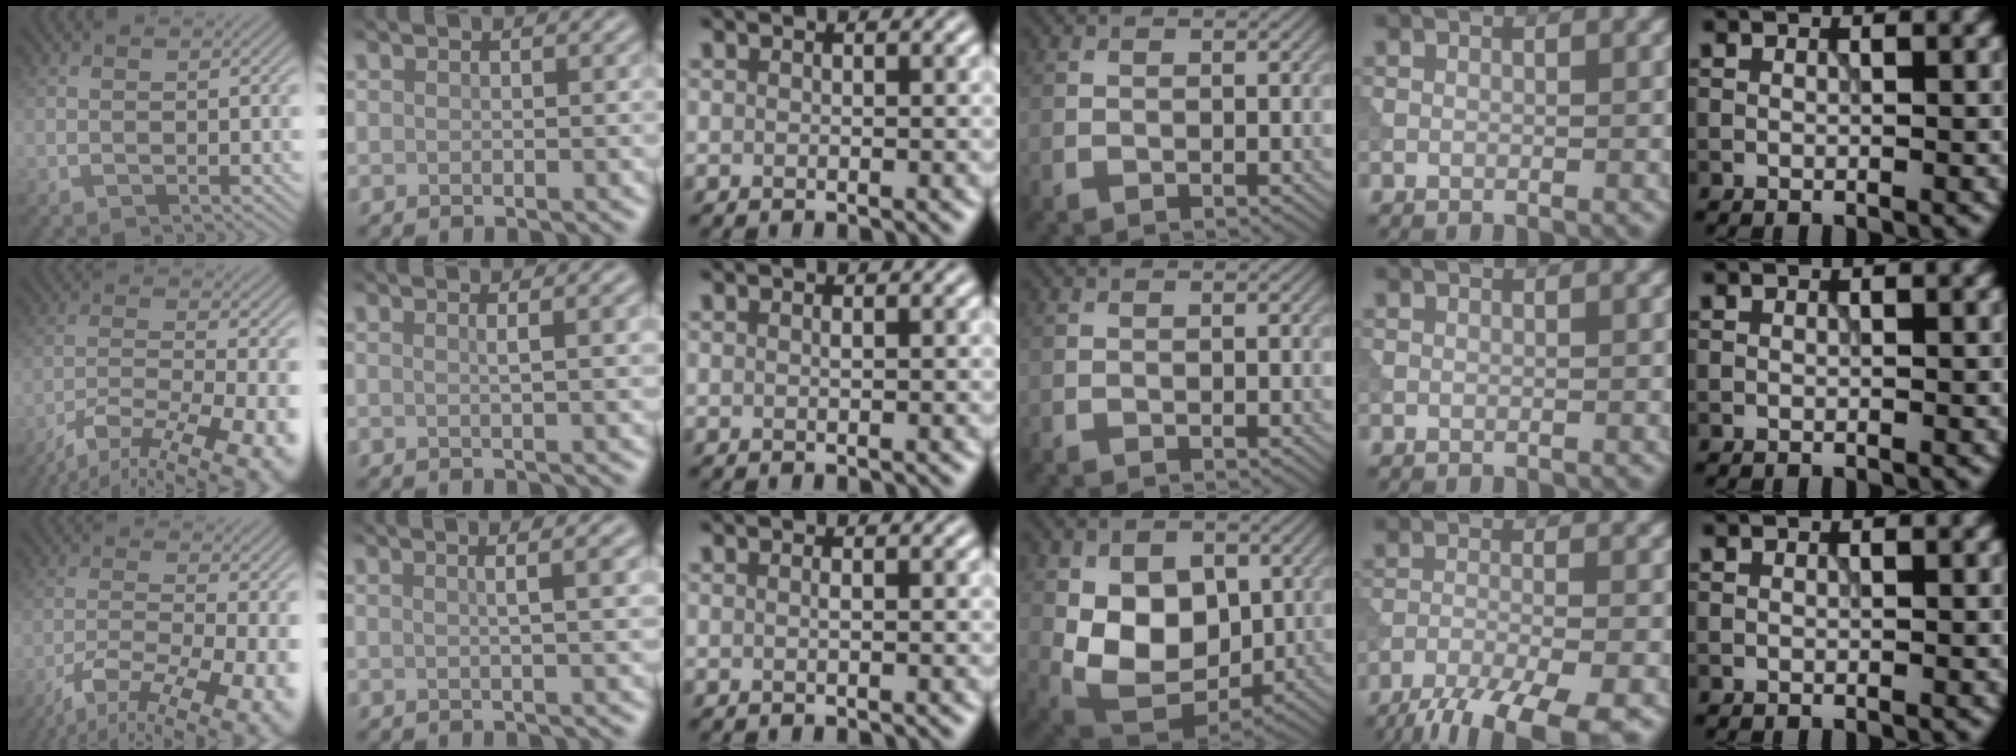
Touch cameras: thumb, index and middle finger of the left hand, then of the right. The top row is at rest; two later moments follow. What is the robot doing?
{"motion": "extract", "object": "tissue"}